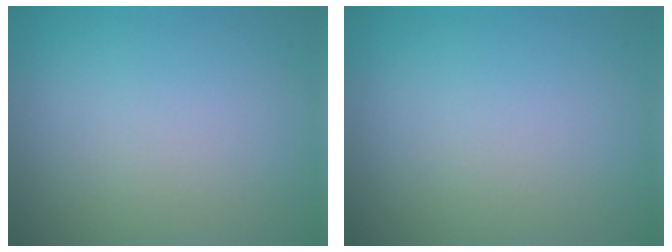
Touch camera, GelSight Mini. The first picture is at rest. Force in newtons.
{"total": 0.0}